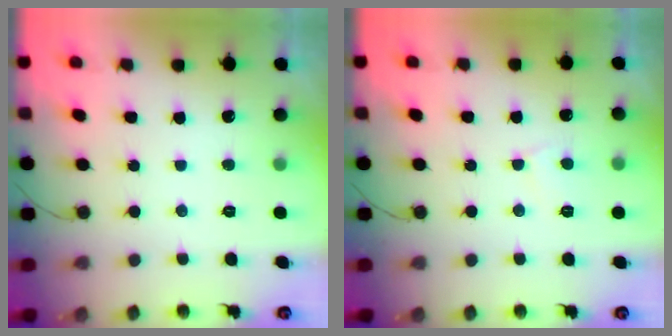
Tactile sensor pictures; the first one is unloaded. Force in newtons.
{"total": 3.8, "press": 3.8, "slide": 0.4}